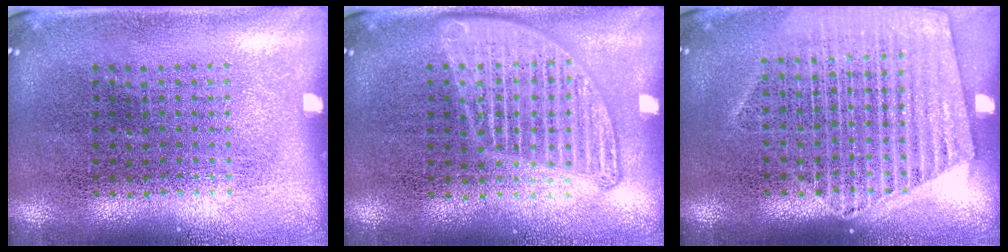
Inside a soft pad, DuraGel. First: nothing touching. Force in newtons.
{"total": 1.6, "press": 1.6, "slide": 0.1}
{"total": 1.6, "press": 1.4, "slide": 0.6}